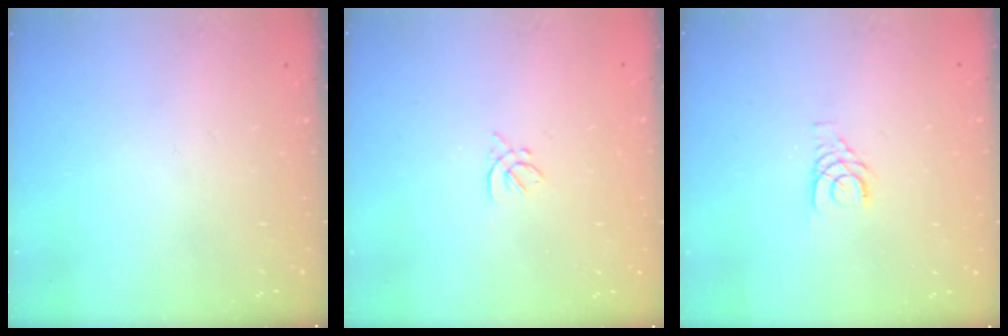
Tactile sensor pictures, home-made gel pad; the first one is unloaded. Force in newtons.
{"total": 2.1, "press": 2.0, "slide": 0.7}
{"total": 3.8, "press": 3.8, "slide": 0.4}